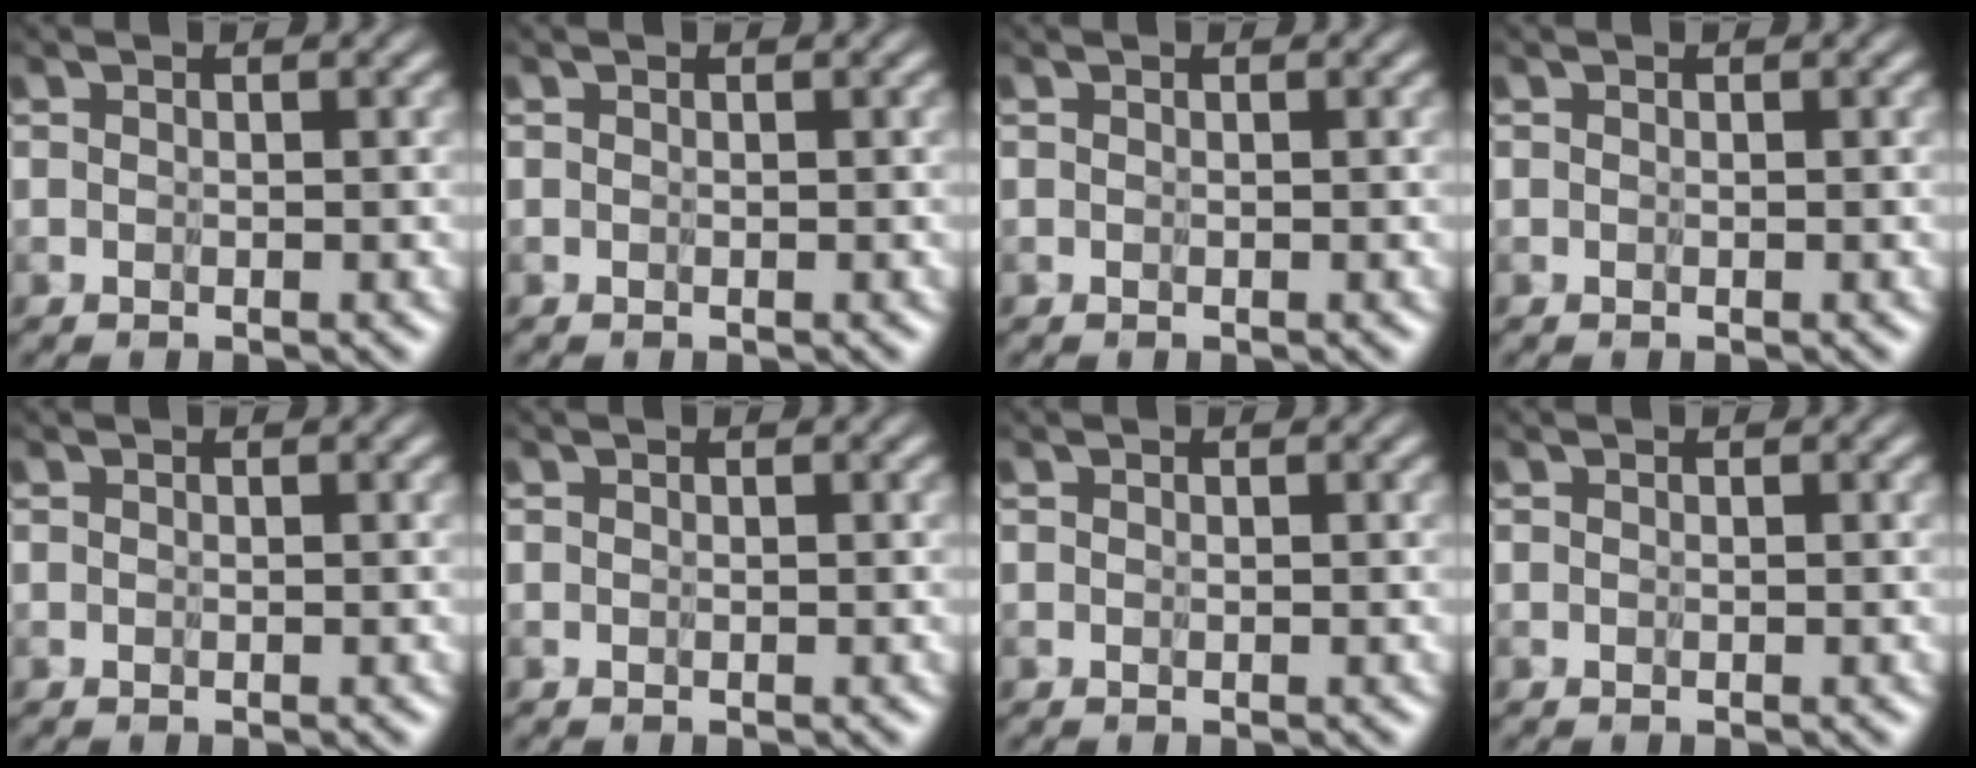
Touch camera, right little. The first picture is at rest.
{"total": 0.0}
{"total": 0.0}
{"total": 0.0}
{"total": 0.0}
{"total": 0.0}
{"total": 0.0}
{"total": 0.0}